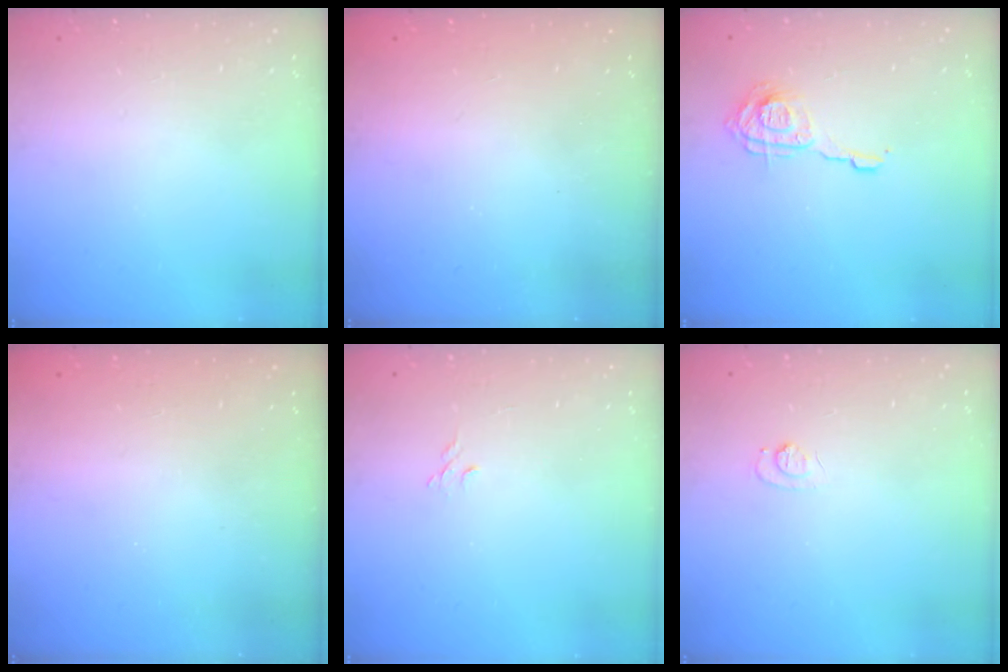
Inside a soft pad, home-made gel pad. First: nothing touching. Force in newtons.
{"total": 2.4, "press": 2.3, "slide": 0.8}
{"total": 10.2, "press": 10.2, "slide": 0.8}
{"total": 2.4, "press": 2.3, "slide": 0.7}
{"total": 4.3, "press": 4.3, "slide": 0.4}
{"total": 4.8, "press": 4.8, "slide": 0.6}